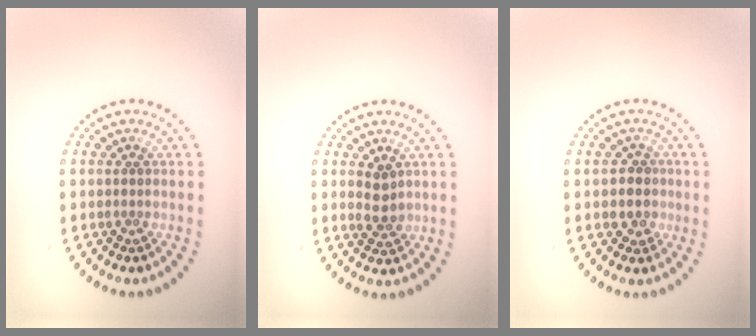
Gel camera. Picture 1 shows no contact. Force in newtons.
{"total": 1.8, "press": 1.8, "slide": 0.3}
{"total": 2.1, "press": 2.0, "slide": 0.8}